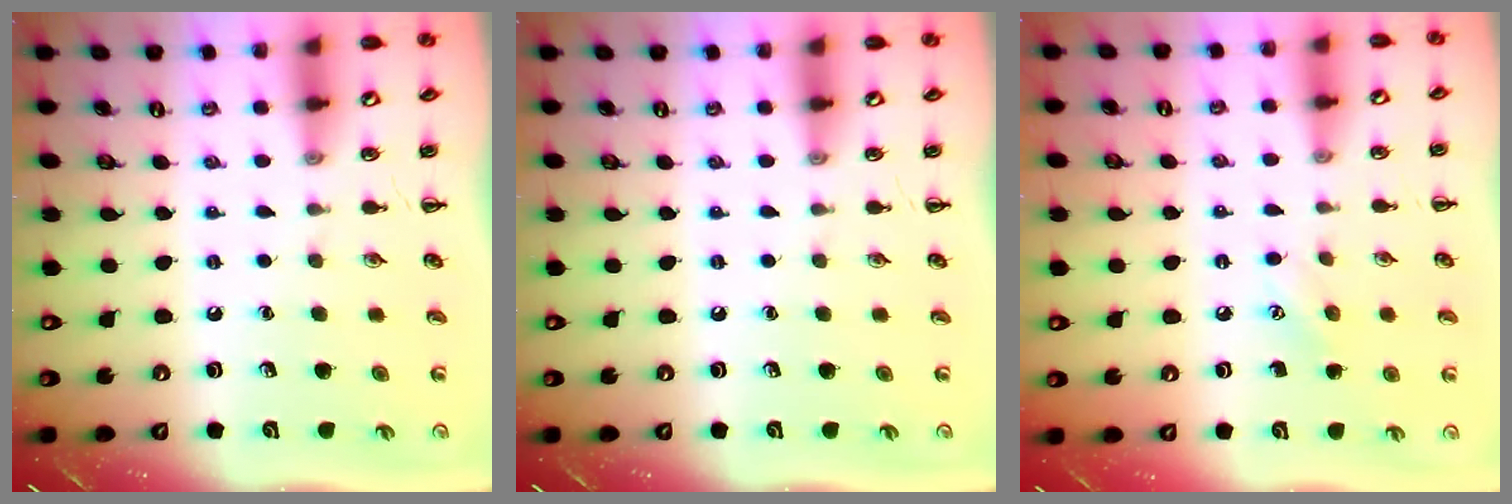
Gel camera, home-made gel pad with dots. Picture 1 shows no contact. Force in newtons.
{"total": 0.0}
{"total": 5.8, "press": 5.6, "slide": 1.5}